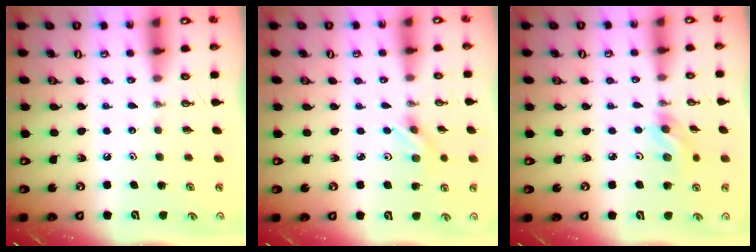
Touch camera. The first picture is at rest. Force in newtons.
{"total": 2.2, "press": 2.1, "slide": 0.6}
{"total": 5.9, "press": 5.5, "slide": 2.1}